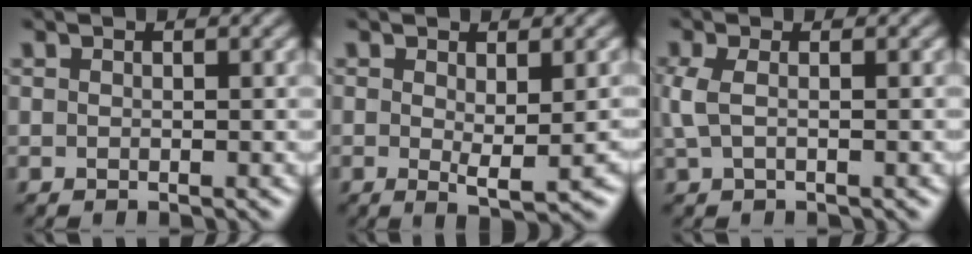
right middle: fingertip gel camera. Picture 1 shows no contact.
{"total": 2.4, "force": [0.1, 0.3, 2.4], "torque": [-0.040, -0.005, 0.008]}
{"total": 1.8, "force": [0.1, 0.7, 1.7], "torque": [-0.044, 0.004, 0.004]}